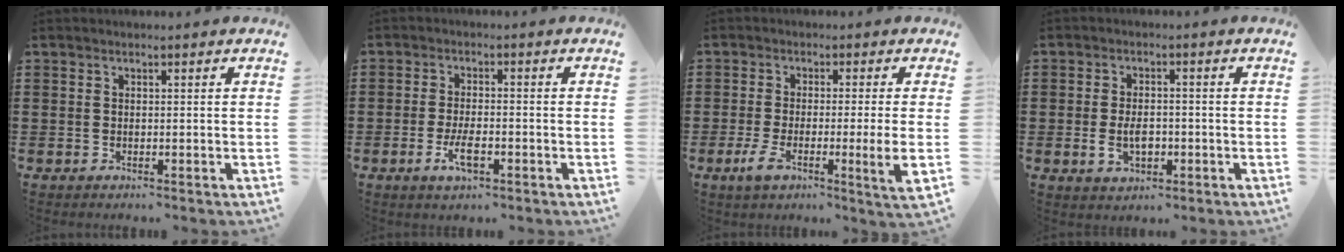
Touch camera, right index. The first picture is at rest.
{"total": 4.1, "force": [-1.6, 1.5, 3.4], "torque": [-0.071, -0.002, -0.032]}
{"total": 7.2, "force": [-1.4, 0.9, 7.0], "torque": [-0.131, -0.021, -0.029]}
{"total": 4.5, "force": [-1.0, 2.4, 3.6], "torque": [-0.074, 0.000, -0.016]}